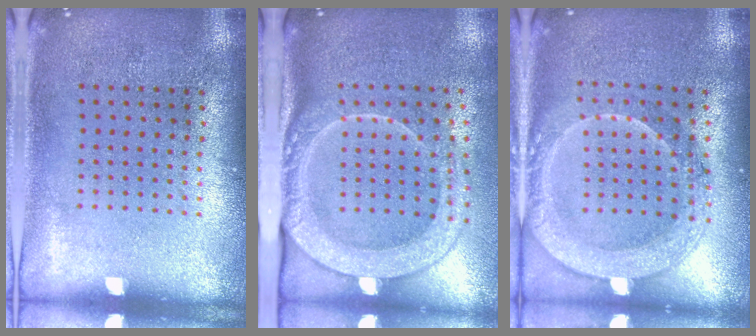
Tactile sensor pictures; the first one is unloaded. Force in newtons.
{"total": 2.5, "press": 1.9, "slide": 1.6}
{"total": 2.0, "press": 1.8, "slide": 0.9}